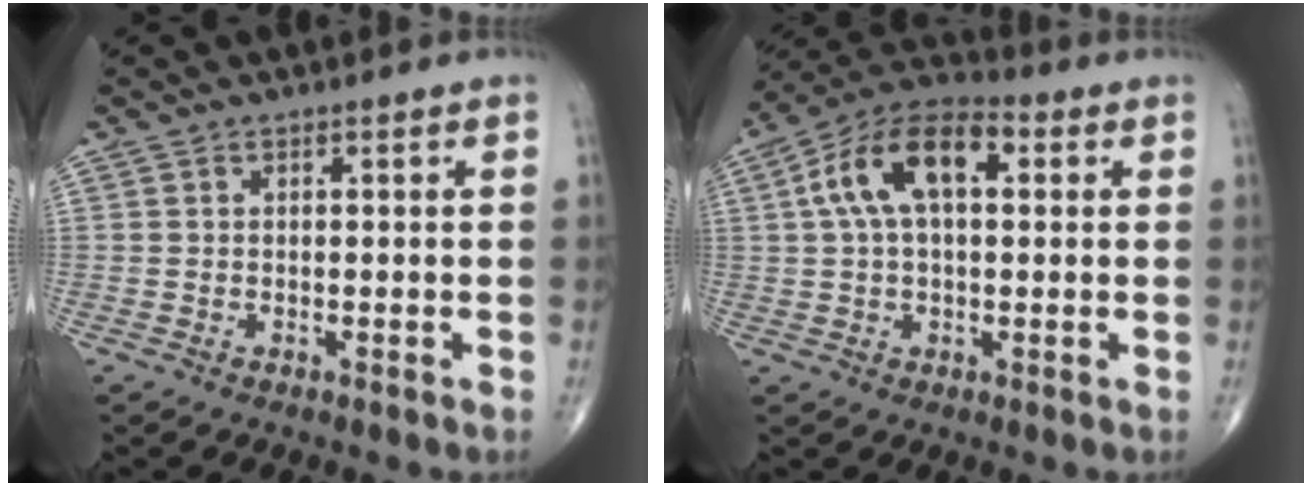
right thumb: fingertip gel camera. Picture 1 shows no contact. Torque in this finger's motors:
{"motor_torque": [0.26, 0.35, 1.13, 0.29, 0.30]}